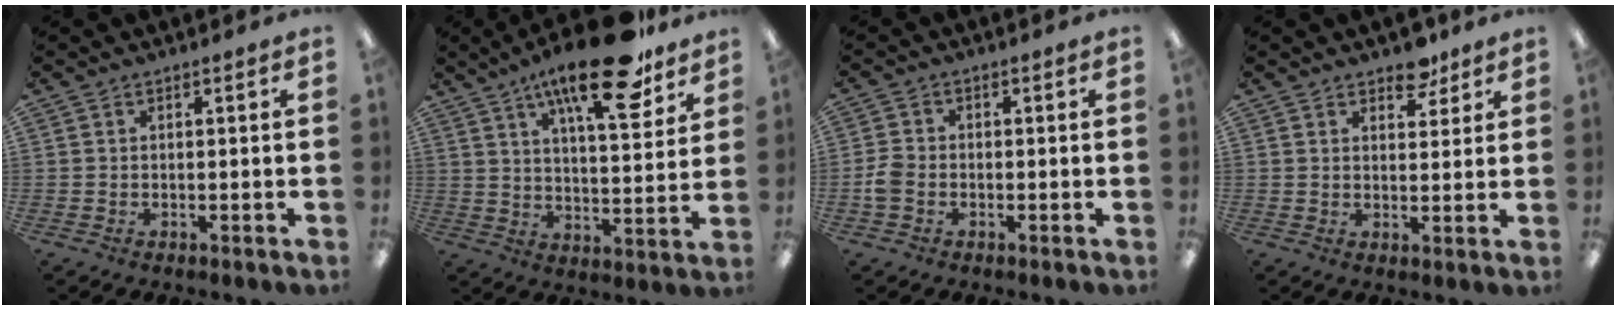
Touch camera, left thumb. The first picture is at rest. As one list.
[{"total": 19.8, "force": [12.9, 6.1, 13.8], "torque": [-0.210, -0.063, 0.202]}, {"total": 3.9, "force": [-1.2, 2.9, 2.3], "torque": [-0.043, 0.007, -0.021]}, {"total": 5.6, "force": [4.4, 2.7, 2.0], "torque": [-0.007, -0.024, 0.076]}]